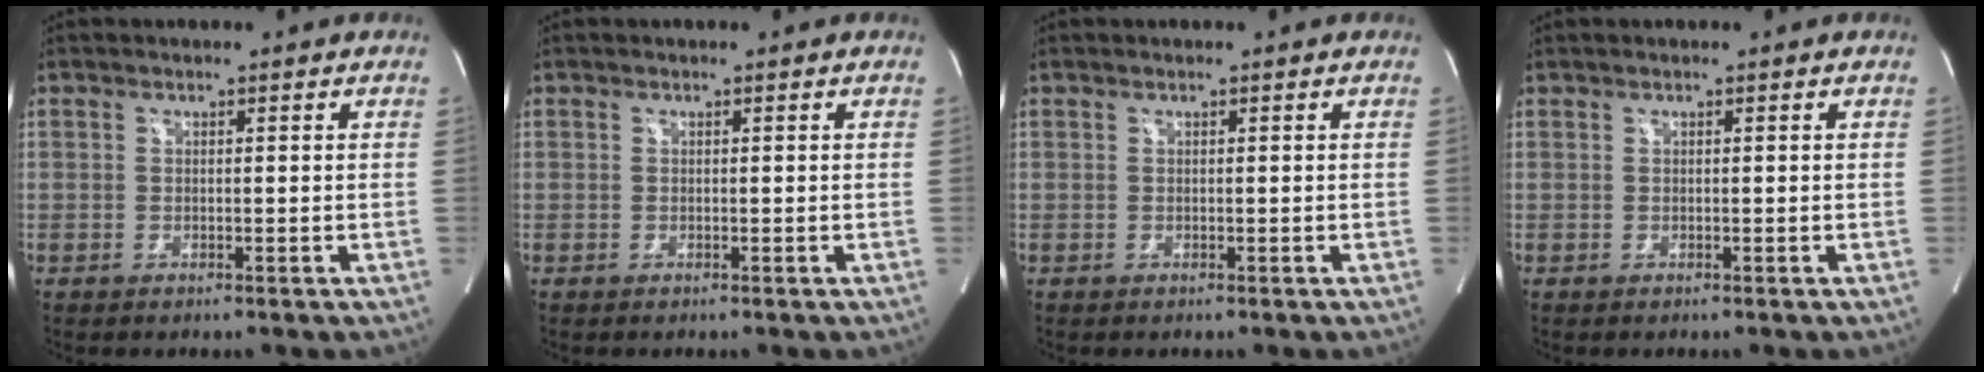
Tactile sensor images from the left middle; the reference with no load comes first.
{"total": 0.0}
{"total": 0.0}
{"total": 0.0}